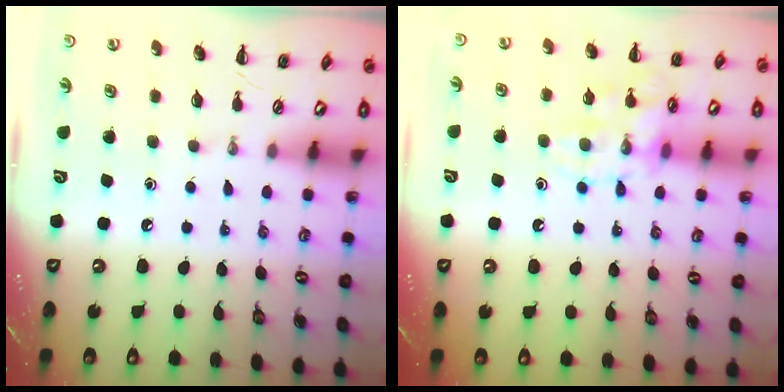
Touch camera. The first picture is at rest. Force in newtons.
{"total": 13.1, "press": 13.0, "slide": 1.1}